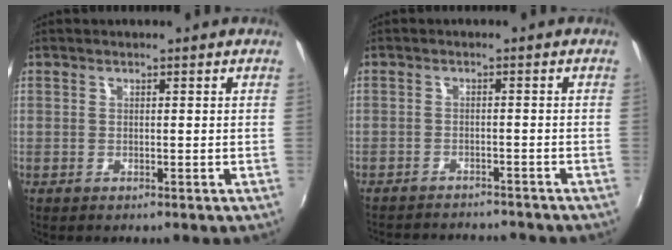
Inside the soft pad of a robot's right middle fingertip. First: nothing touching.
{"total": 9.9, "force": [-9.1, 2.3, 3.1], "torque": [-0.078, -0.012, -0.131]}